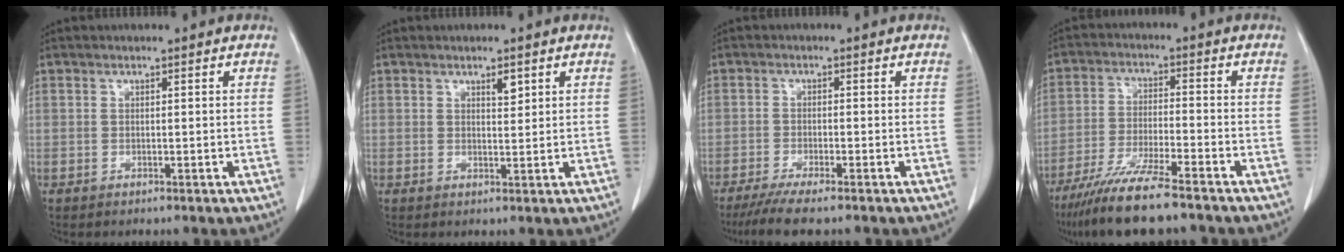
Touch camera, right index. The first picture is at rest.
{"total": 1.5, "force": [1.0, 0.5, 1.1], "torque": [-0.016, -0.006, 0.016]}
{"total": 6.8, "force": [-5.4, 0.3, 4.0], "torque": [-0.062, -0.016, -0.088]}
{"total": 11.4, "force": [-9.1, 0.6, 6.8], "torque": [-0.123, -0.033, -0.156]}